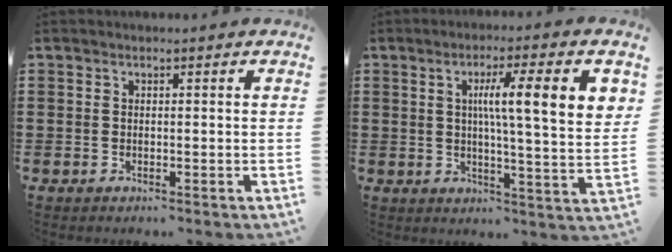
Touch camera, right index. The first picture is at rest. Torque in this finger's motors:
{"motor_torque": [1.51, 0.63, 0.93, 0.21]}